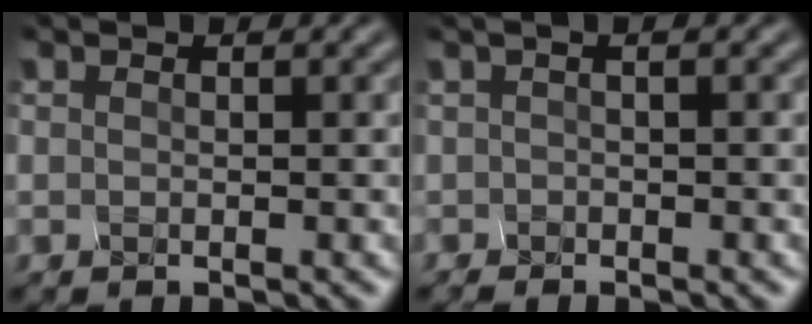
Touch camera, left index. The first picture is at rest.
{"total": 0.9, "force": [-0.6, -0.6, -0.4], "torque": [0.006, -0.012, 0.014]}